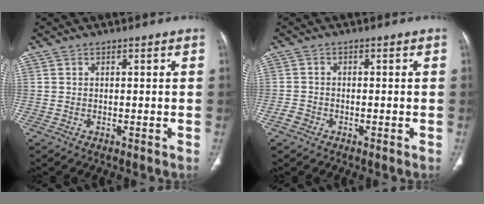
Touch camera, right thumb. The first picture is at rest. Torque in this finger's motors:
{"motor_torque": [-0.07, -0.20, -0.26, 0.01, 0.02]}